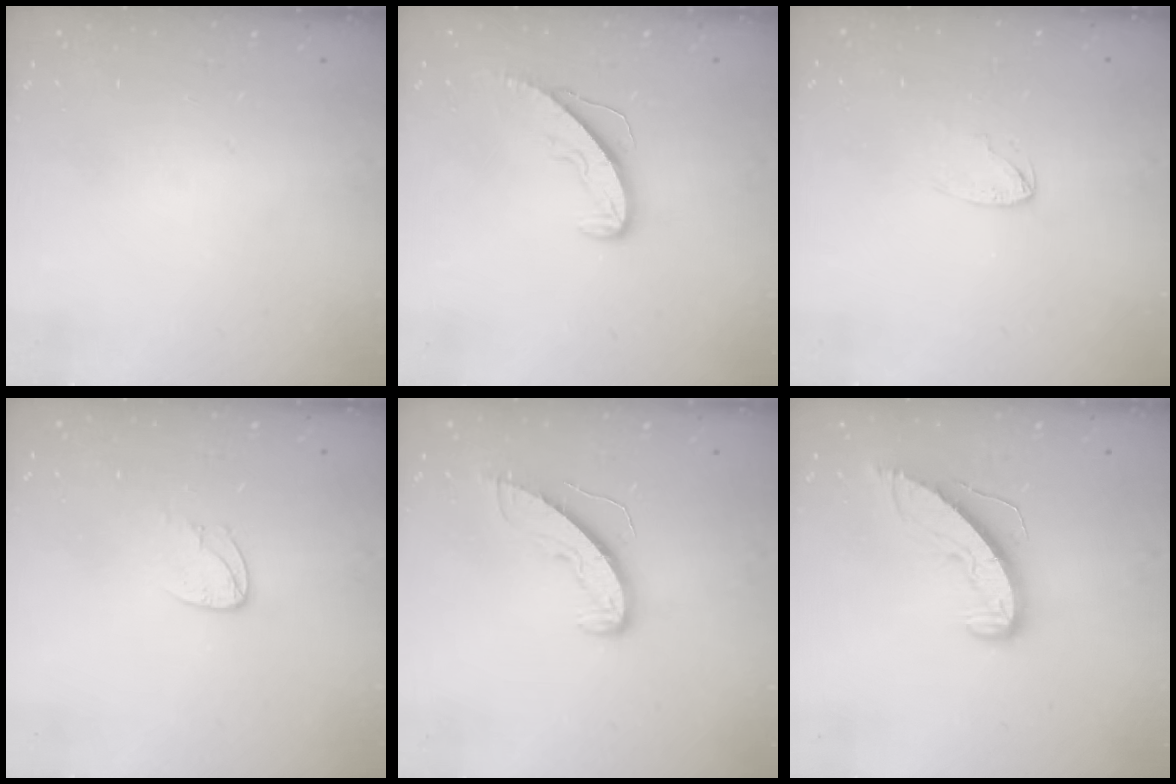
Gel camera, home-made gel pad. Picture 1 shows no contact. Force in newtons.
{"total": 7.0, "press": 7.0, "slide": 0.6}
{"total": 2.5, "press": 2.5, "slide": 0.2}
{"total": 5.3, "press": 5.2, "slide": 0.4}
{"total": 8.1, "press": 8.0, "slide": 0.6}
{"total": 8.3, "press": 8.2, "slide": 0.8}